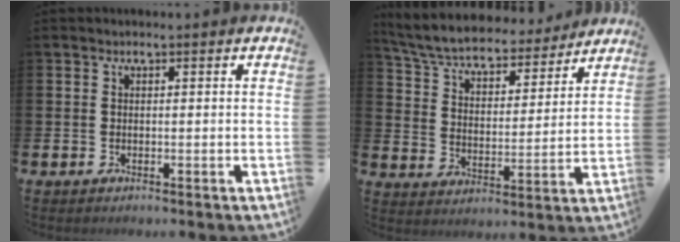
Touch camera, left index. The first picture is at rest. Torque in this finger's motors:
{"motor_torque": [1.09, -1.05, 0.68, 0.21]}